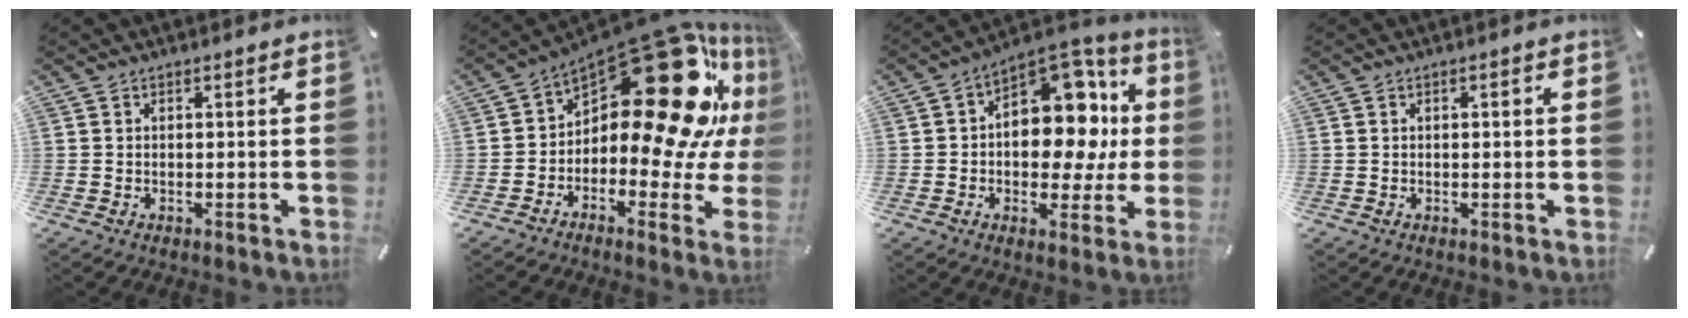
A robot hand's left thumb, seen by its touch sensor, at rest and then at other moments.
{"total": 24.5, "force": [9.9, 12.0, 19.0], "torque": [-0.259, -0.085, 0.164]}
{"total": 15.8, "force": [2.9, 11.1, 10.8], "torque": [-0.128, -0.038, 0.054]}
{"total": 1.3, "force": [0.1, 0.4, 1.3], "torque": [-0.023, 0.005, 0.000]}